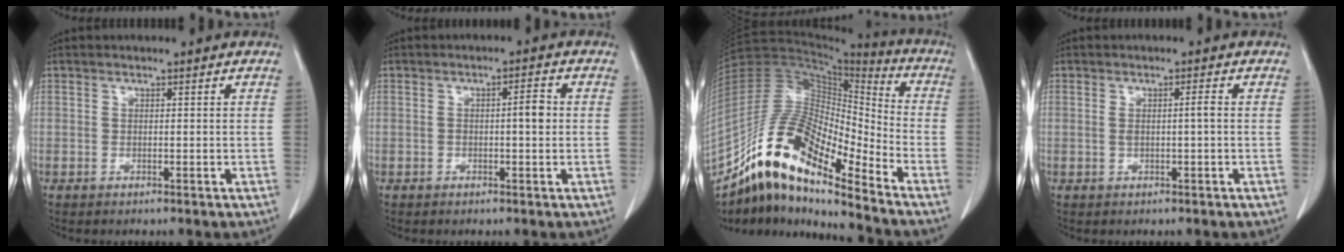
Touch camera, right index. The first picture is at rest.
{"total": 2.7, "force": [-0.1, 0.5, 2.7], "torque": [-0.039, 0.007, -0.004]}
{"total": 16.8, "force": [-12.4, 3.4, 10.9], "torque": [-0.210, 0.035, -0.224]}
{"total": 1.8, "force": [0.0, 0.0, 1.8], "torque": [-0.031, 0.002, 0.002]}